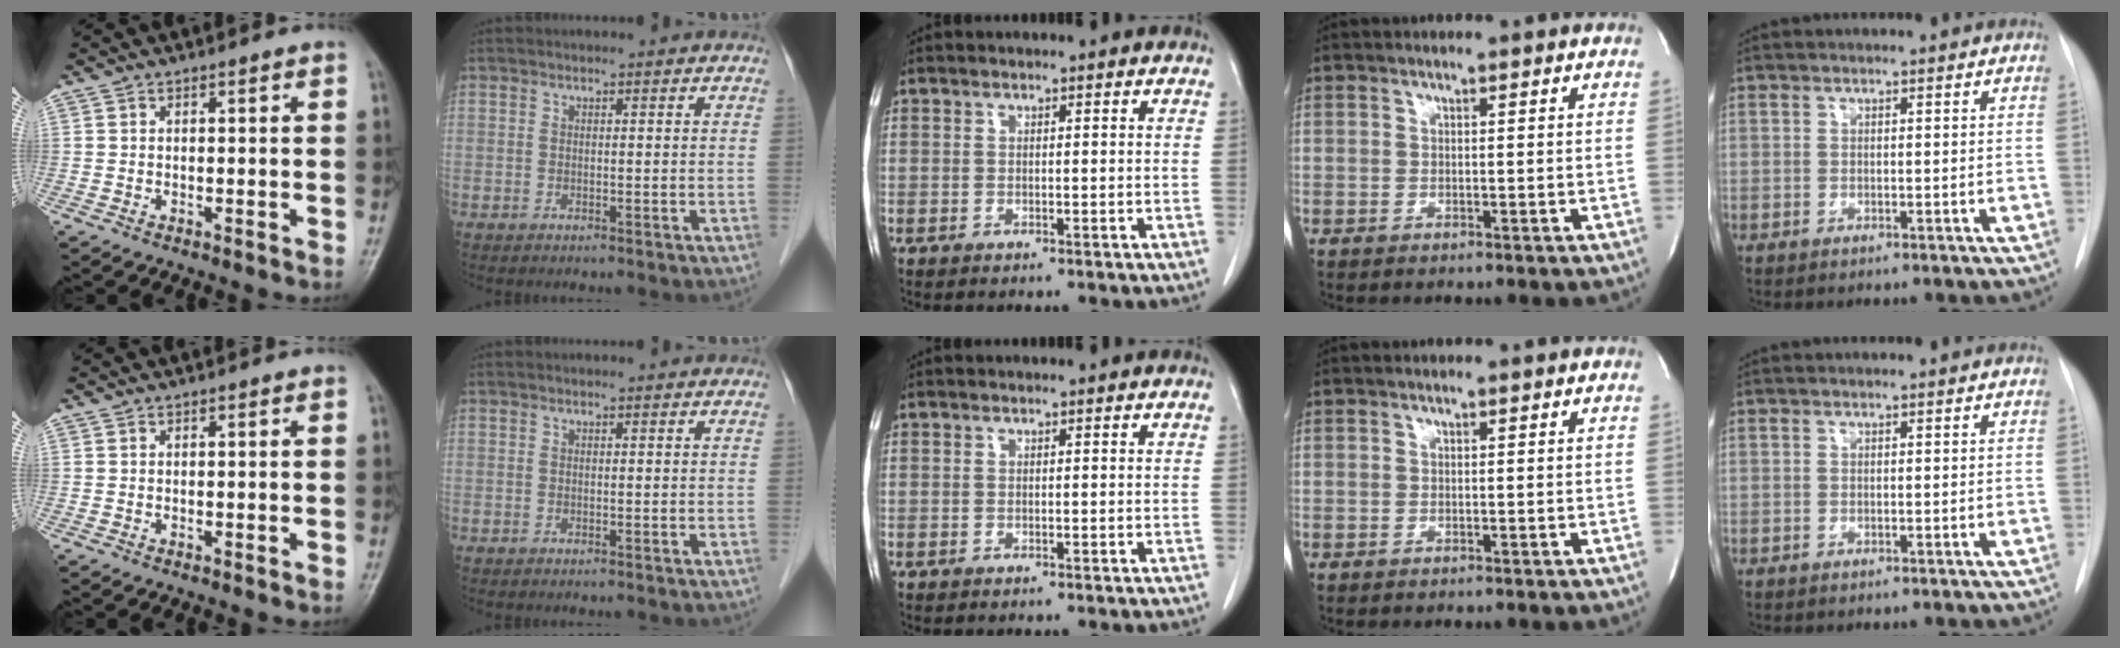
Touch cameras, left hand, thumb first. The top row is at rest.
{}